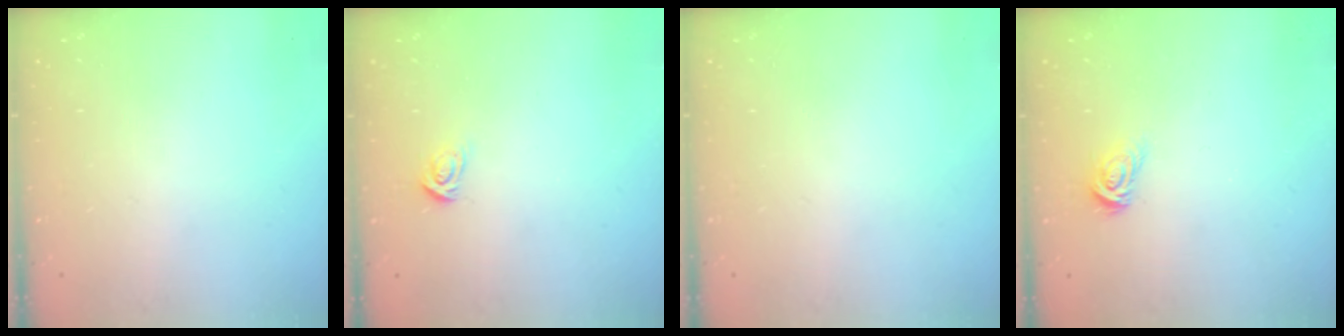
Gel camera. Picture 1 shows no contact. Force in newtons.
{"total": 3.0, "press": 3.0, "slide": 0.3}
{"total": 0.0}
{"total": 3.4, "press": 3.3, "slide": 0.5}